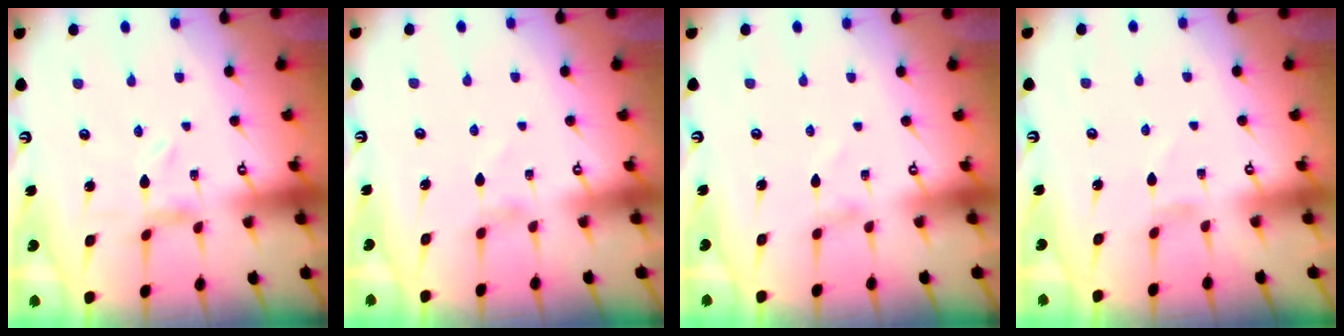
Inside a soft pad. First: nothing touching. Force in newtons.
{"total": 0.0}
{"total": 1.3, "press": 1.3, "slide": 0.1}
{"total": 0.0}